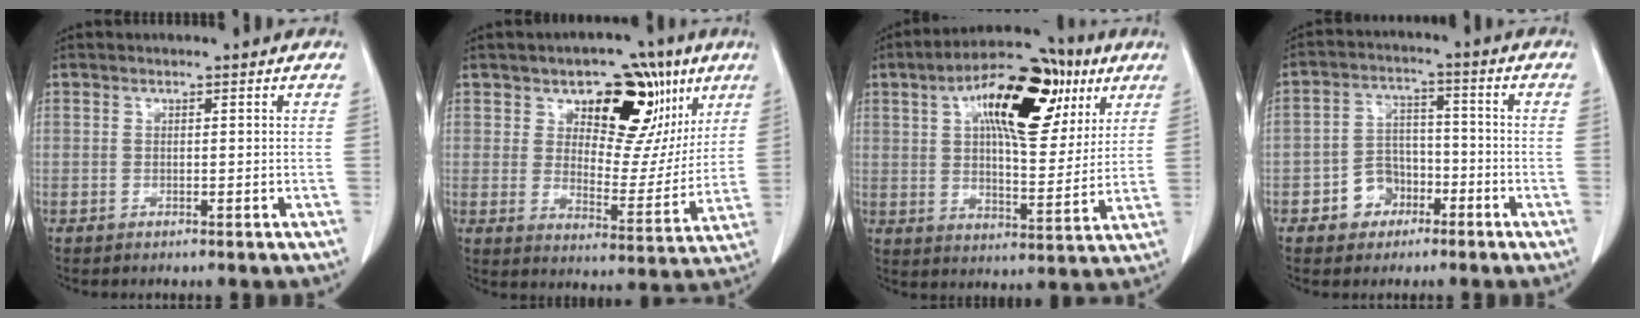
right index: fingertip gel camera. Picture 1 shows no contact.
{"total": 15.9, "force": [8.2, 8.8, 10.4], "torque": [-0.120, 0.012, 0.124]}
{"total": 19.5, "force": [8.6, 7.5, 15.8], "torque": [-0.249, 0.037, 0.135]}
{"total": 6.1, "force": [-2.9, 4.9, 2.1], "torque": [-0.038, 0.021, -0.043]}